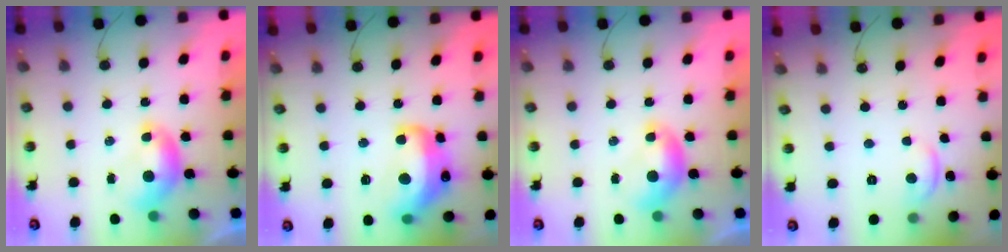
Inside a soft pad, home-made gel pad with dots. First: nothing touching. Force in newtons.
{"total": 10.8, "press": 10.7, "slide": 0.9}
{"total": 0.0}
{"total": 1.0, "press": 0.9, "slide": 0.4}